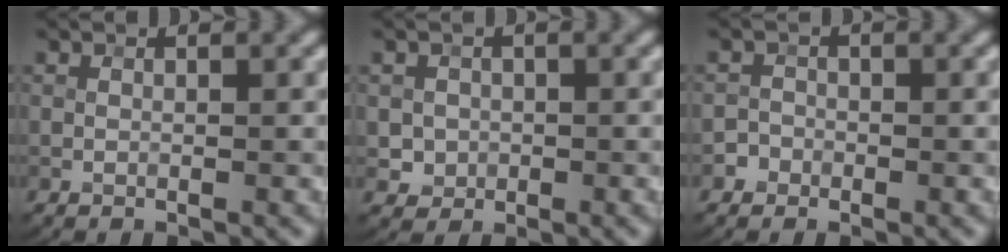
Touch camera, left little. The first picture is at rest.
{"total": 1.8, "force": [0.2, 1.7, 0.4], "torque": [-0.005, -0.004, 0.015]}
{"total": 1.2, "force": [-0.6, 1.0, 0.0], "torque": [0.015, 0.004, -0.011]}